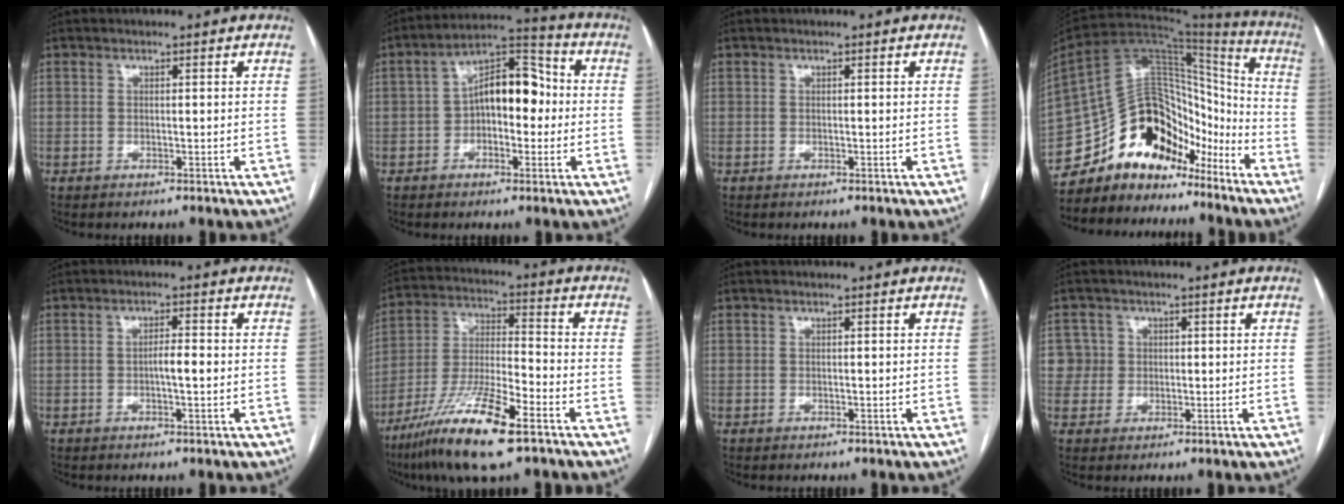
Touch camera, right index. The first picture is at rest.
{"total": 10.1, "force": [-0.4, 4.9, 8.8], "torque": [-0.142, 0.039, -0.009]}
{"total": 0.0}
{"total": 18.6, "force": [-14.3, 9.2, 7.6], "torque": [-0.136, 0.081, -0.240]}
{"total": 2.6, "force": [-0.3, 0.3, 2.5], "torque": [-0.043, 0.002, -0.007]}
{"total": 15.5, "force": [-9.4, 1.8, 12.2], "torque": [-0.251, -0.032, -0.172]}
{"total": 0.0}
{"total": 3.7, "force": [0.7, 3.6, -0.4], "torque": [0.027, 0.011, 0.012]}